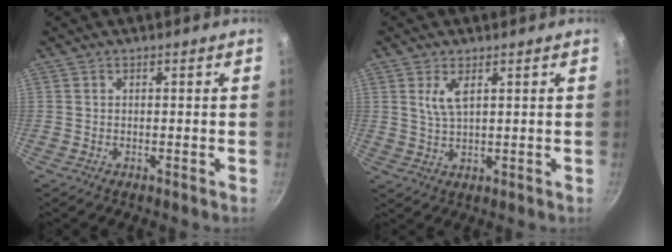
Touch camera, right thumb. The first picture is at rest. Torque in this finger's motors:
{"motor_torque": [-0.35, 0.40, 0.21, -0.14, 0.02]}